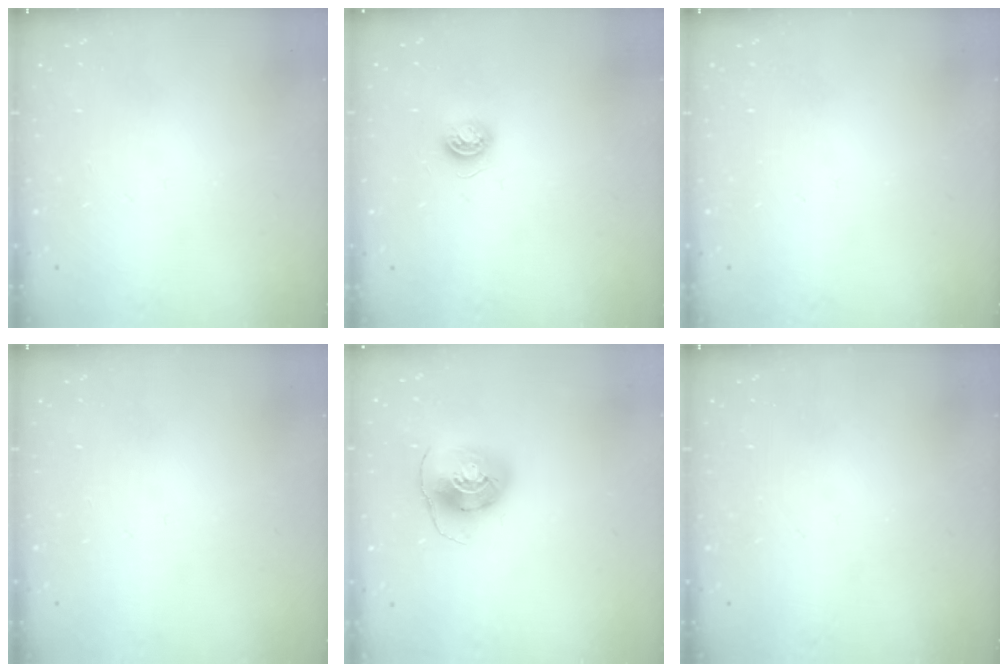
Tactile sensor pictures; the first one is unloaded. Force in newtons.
{"total": 5.4, "press": 5.4, "slide": 0.5}
{"total": 0.0}
{"total": 0.0}
{"total": 8.5, "press": 8.4, "slide": 1.3}
{"total": 0.0}